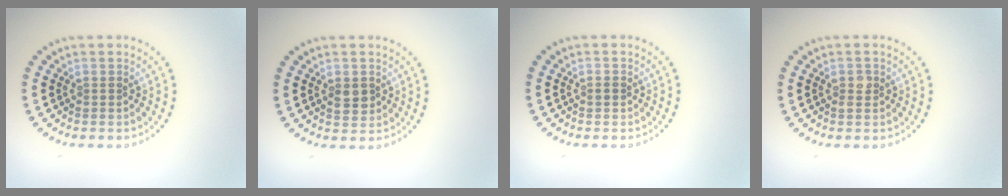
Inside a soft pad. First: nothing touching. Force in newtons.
{"total": 1.8, "press": 1.8, "slide": 0.2}
{"total": 0.8, "press": 0.8, "slide": 0.1}
{"total": 1.2, "press": 1.2, "slide": 0.1}